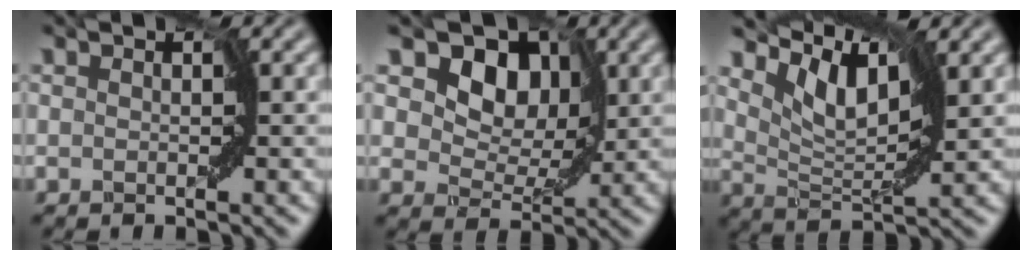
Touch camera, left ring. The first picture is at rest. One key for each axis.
{"total": 9.8, "fx": 4.8, "fy": 6.6, "fz": 5.4, "tx": -0.079, "ty": 0.020, "tz": 0.058}
{"total": 5.5, "fx": 3.7, "fy": 1.7, "fz": 3.7, "tx": -0.075, "ty": 0.000, "tz": 0.066}